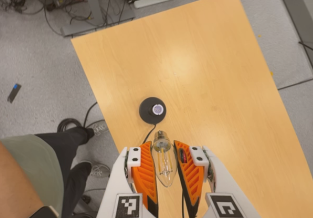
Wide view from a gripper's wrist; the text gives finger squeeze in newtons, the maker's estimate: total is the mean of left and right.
{"total": 19.2, "left": 21.3, "right": 17.1}